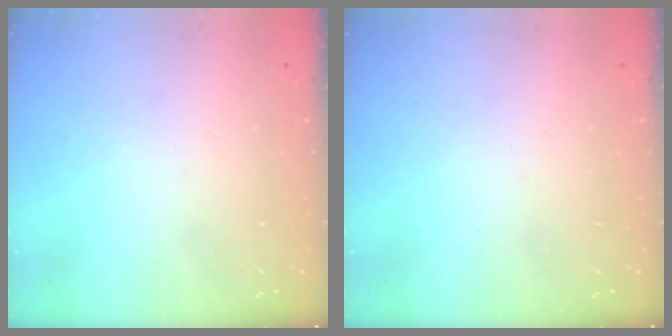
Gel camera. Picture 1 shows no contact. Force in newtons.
{"total": 0.0}